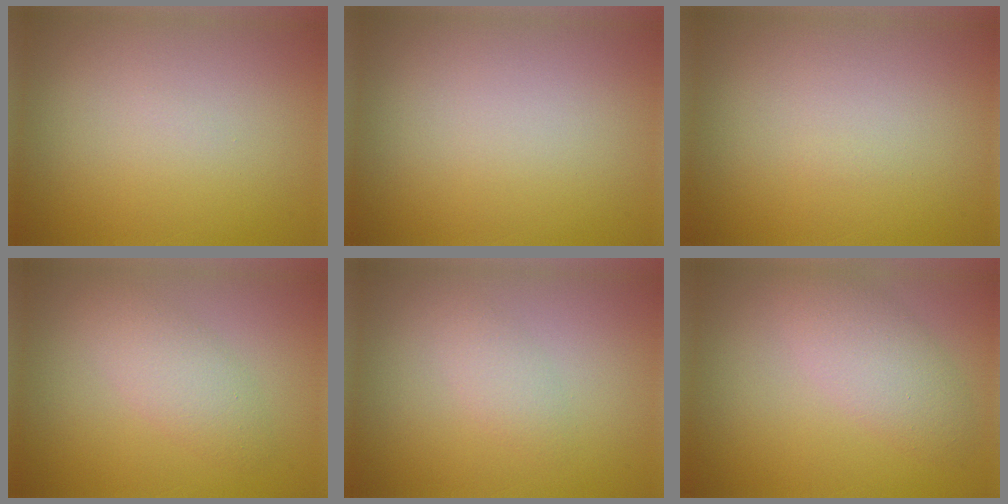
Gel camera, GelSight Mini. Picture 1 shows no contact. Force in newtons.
{"total": 0.0}
{"total": 0.0}
{"total": 2.5, "press": 2.5, "slide": 0.2}
{"total": 1.4, "press": 1.4, "slide": 0.1}
{"total": 3.4, "press": 3.4, "slide": 0.2}